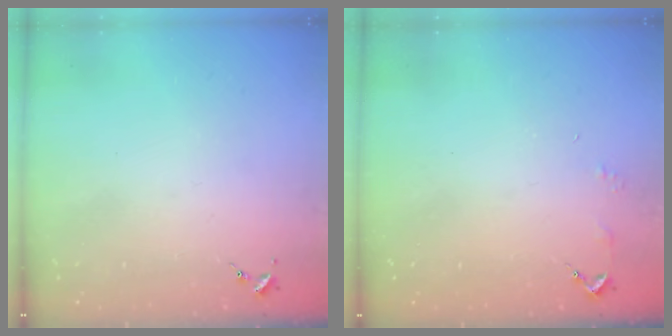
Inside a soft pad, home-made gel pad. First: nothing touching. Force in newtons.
{"total": 2.9, "press": 2.8, "slide": 0.3}